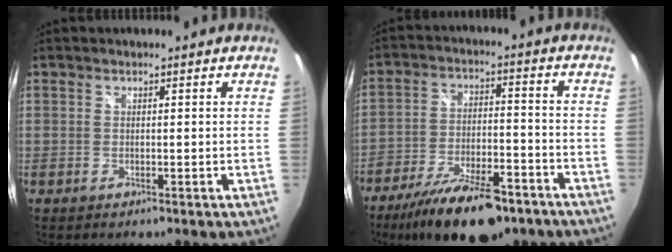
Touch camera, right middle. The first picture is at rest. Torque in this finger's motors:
{"motor_torque": [1.08, -1.06, 0.54, 0.14]}